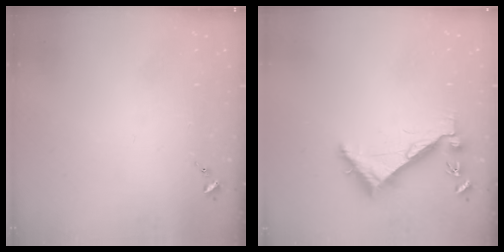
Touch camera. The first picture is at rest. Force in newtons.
{"total": 6.4, "press": 6.4, "slide": 0.7}